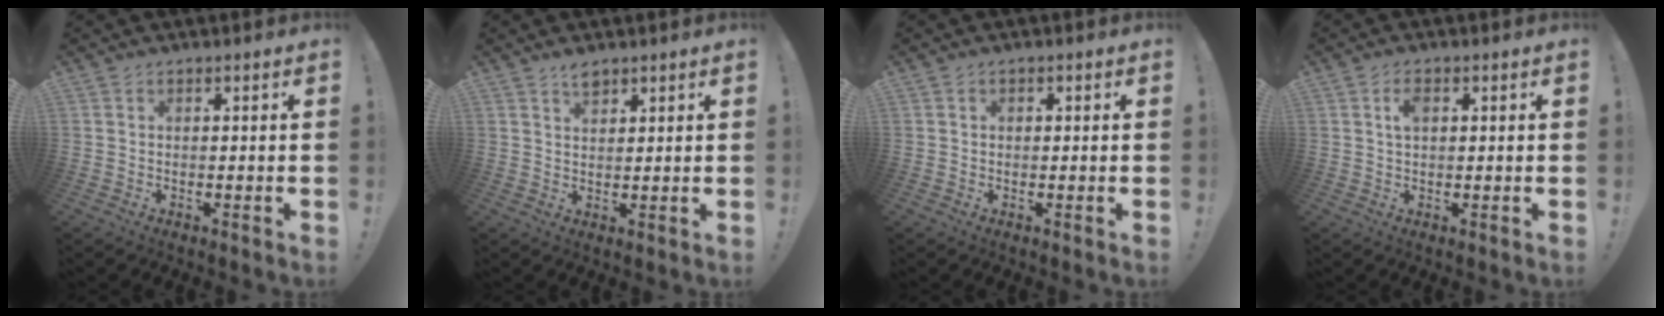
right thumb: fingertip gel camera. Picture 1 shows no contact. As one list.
[{"total": 3.2, "force": [2.7, 1.1, 1.4], "torque": [-0.012, -0.019, 0.046]}, {"total": 0.8, "force": [-0.2, 0.7, 0.3], "torque": [-0.008, 0.005, -0.004]}, {"total": 3.2, "force": [0.9, 1.9, 2.5], "torque": [-0.040, 0.002, 0.012]}]